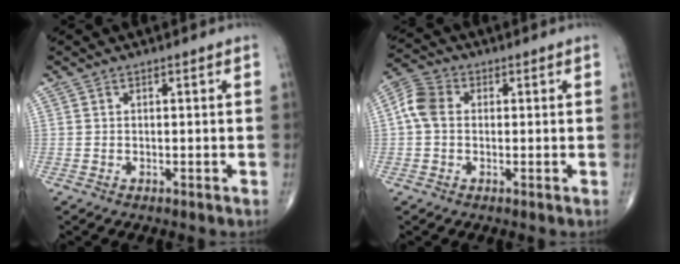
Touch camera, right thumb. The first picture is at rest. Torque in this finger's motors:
{"motor_torque": [0.01, 0.01, 0.16, -0.14, 0.00]}